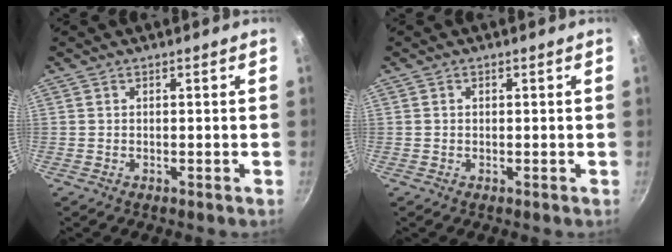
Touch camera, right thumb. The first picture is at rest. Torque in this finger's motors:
{"motor_torque": [-0.41, -0.15, -0.11, -0.54, 0.03]}